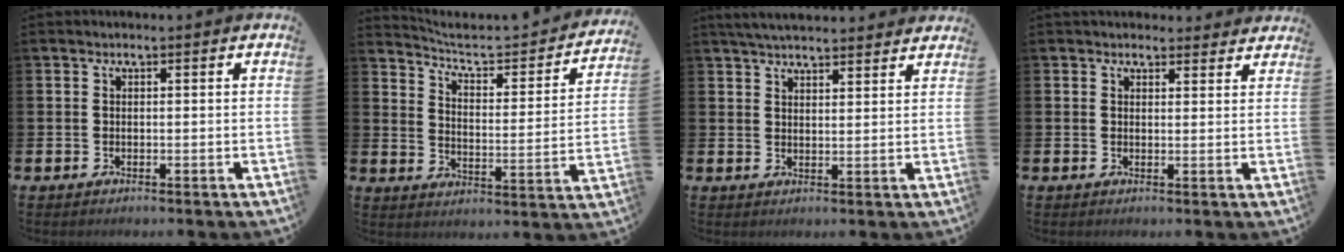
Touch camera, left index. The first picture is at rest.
{"total": 5.4, "force": [4.8, 1.4, 2.1], "torque": [-0.058, -0.041, 0.070]}
{"total": 4.4, "force": [4.3, 0.5, 0.8], "torque": [-0.023, -0.018, 0.080]}
{"total": 2.4, "force": [2.2, 0.8, 0.0], "torque": [0.014, -0.012, 0.038]}